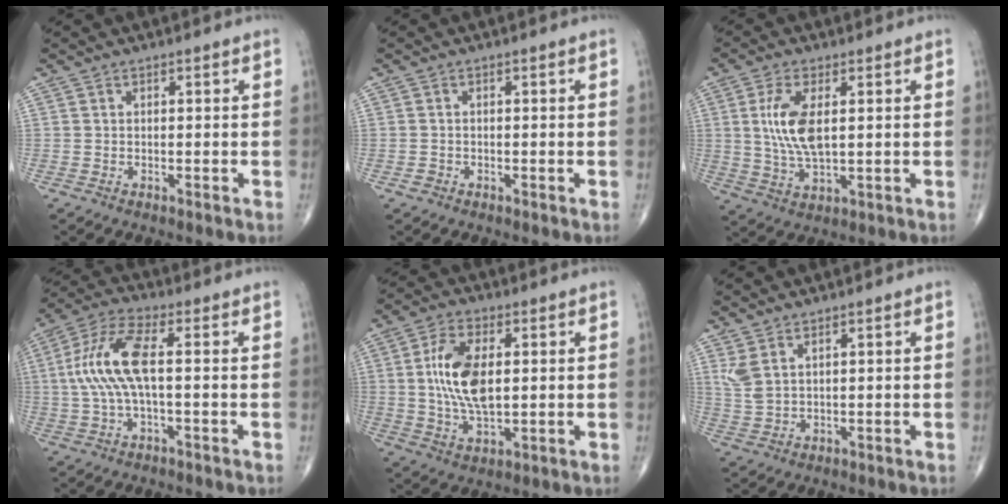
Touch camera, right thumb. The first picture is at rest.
{"total": 0.8, "force": [-0.4, 0.7, 0.2], "torque": [0.002, 0.006, -0.008]}
{"total": 9.3, "force": [1.6, 4.0, 8.2], "torque": [-0.173, -0.009, 0.036]}
{"total": 11.2, "force": [0.5, 3.8, 10.6], "torque": [-0.245, 0.029, 0.007]}
{"total": 11.9, "force": [1.5, 5.9, 10.2], "torque": [-0.198, -0.005, 0.031]}
{"total": 4.1, "force": [2.2, 1.6, 3.0], "torque": [-0.070, -0.005, 0.056]}